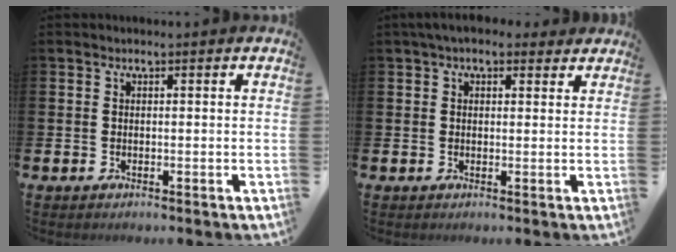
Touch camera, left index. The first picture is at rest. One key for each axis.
{"total": 3.1, "fx": 2.6, "fy": 1.4, "fz": 1.0, "tx": -0.023, "ty": -0.001, "tz": 0.046}